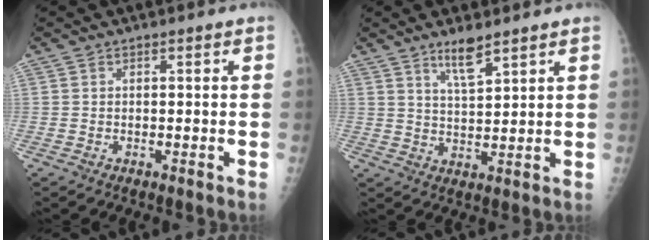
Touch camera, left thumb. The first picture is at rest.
{"total": 5.4, "force": [3.9, 1.1, 3.6], "torque": [-0.061, -0.029, 0.074]}